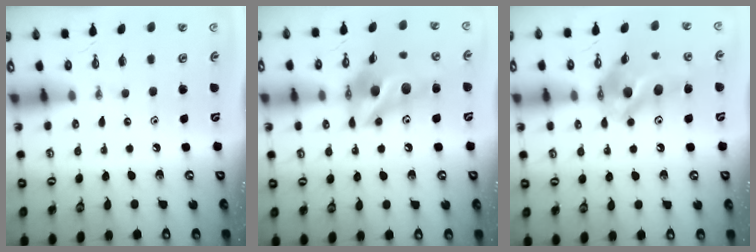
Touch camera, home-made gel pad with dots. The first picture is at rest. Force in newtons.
{"total": 14.8, "press": 14.7, "slide": 1.3}
{"total": 12.8, "press": 12.4, "slide": 3.0}